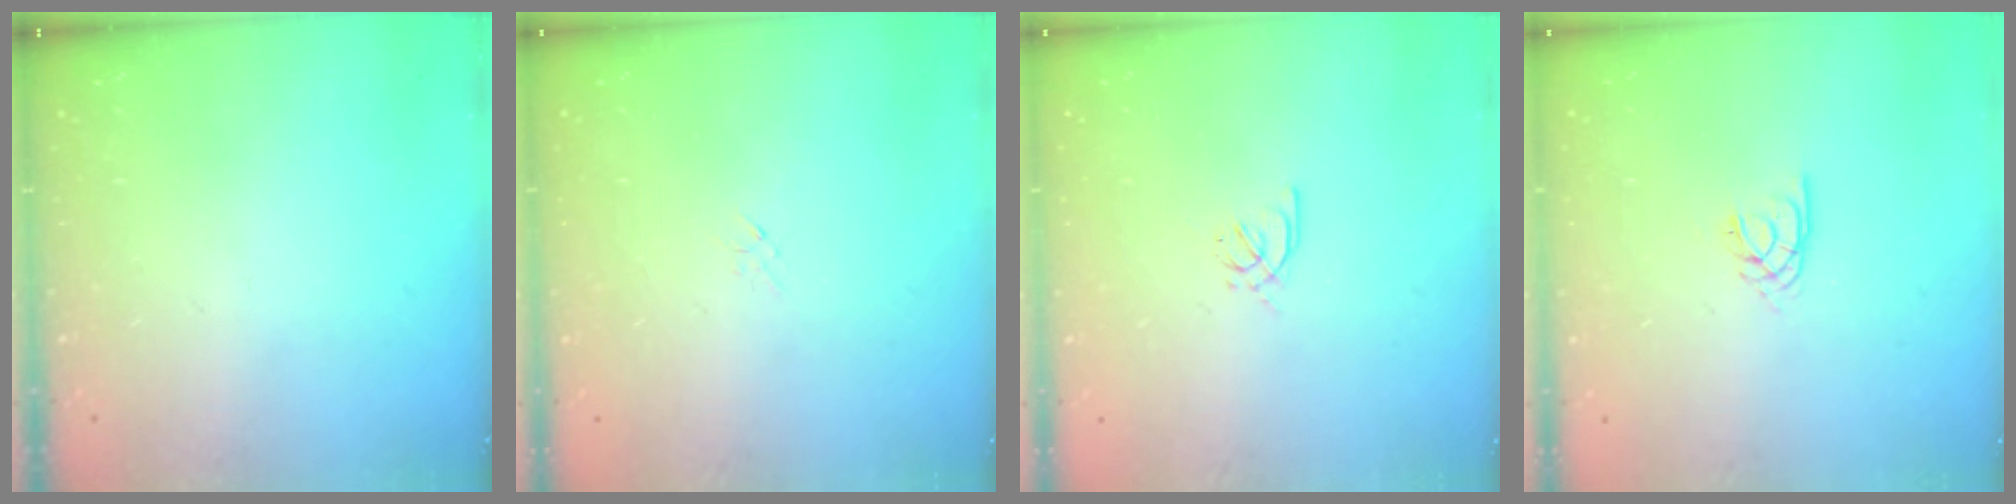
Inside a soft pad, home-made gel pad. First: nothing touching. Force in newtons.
{"total": 0.9, "press": 0.8, "slide": 0.4}
{"total": 2.4, "press": 2.4, "slide": 0.6}
{"total": 2.2, "press": 2.2, "slide": 0.4}